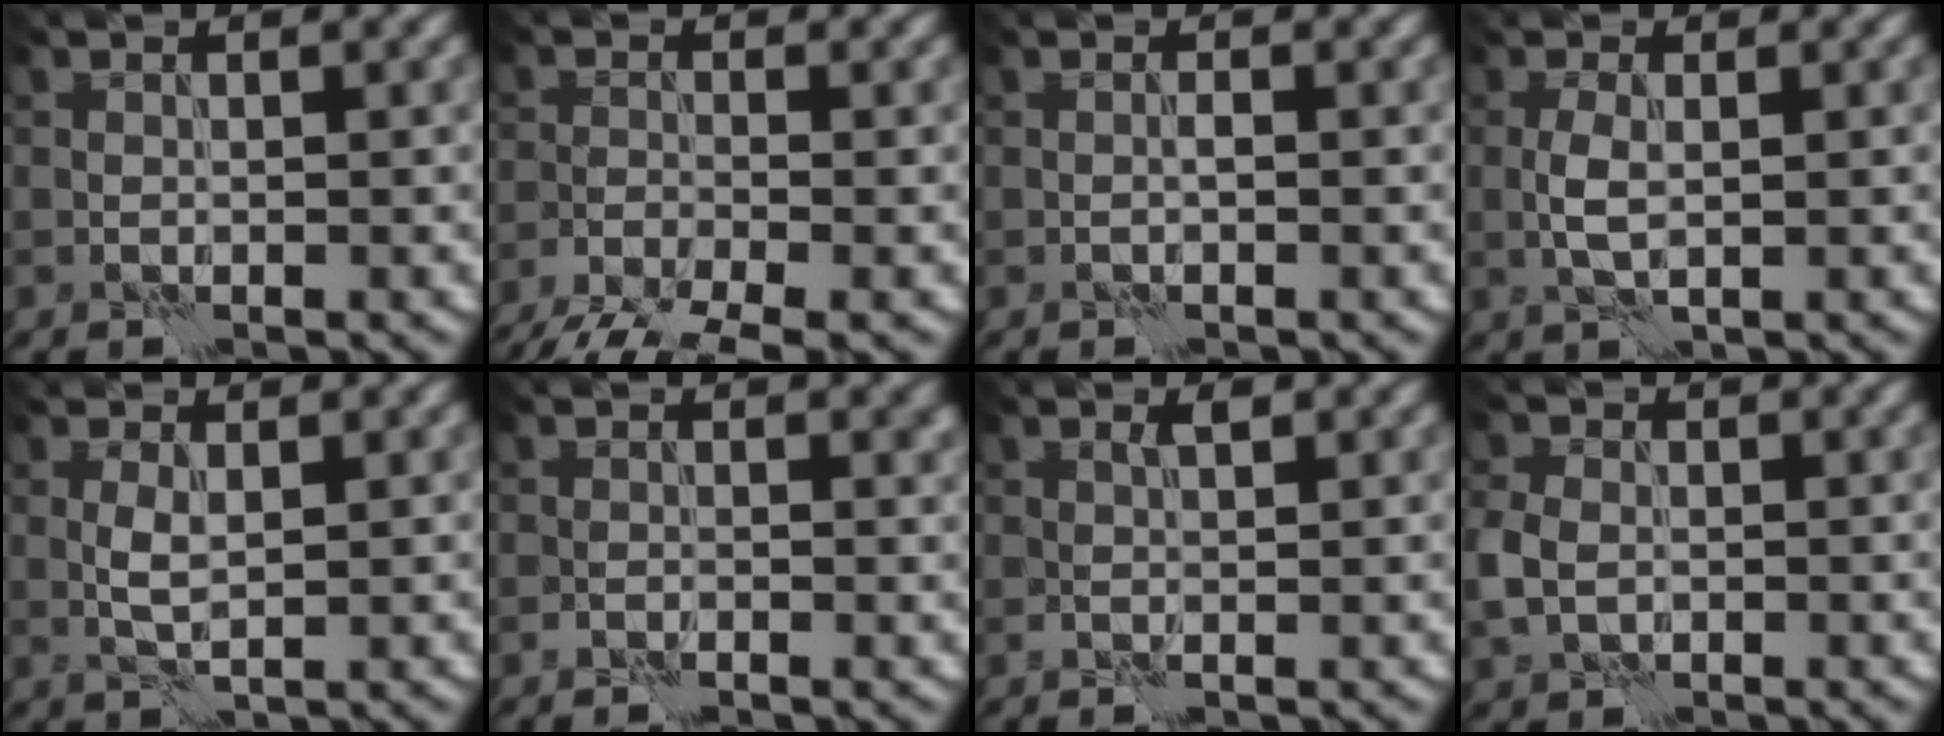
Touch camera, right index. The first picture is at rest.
{"total": 6.0, "force": [-4.8, 1.1, 3.3], "torque": [-0.064, -0.036, -0.090]}
{"total": 0.5, "force": [-0.2, 0.0, 0.5], "torque": [-0.010, 0.001, -0.004]}
{"total": 2.3, "force": [-0.1, 0.8, 2.1], "torque": [-0.050, 0.001, -0.001]}
{"total": 1.9, "force": [0.3, 0.5, 1.8], "torque": [-0.043, 0.001, 0.008]}
{"total": 0.8, "force": [0.2, 0.6, 0.6], "torque": [-0.005, -0.004, 0.002]}
{"total": 1.1, "force": [0.8, 0.1, 0.7], "torque": [-0.014, -0.001, 0.014]}
{"total": 3.2, "force": [-0.4, 2.5, 2.0], "torque": [-0.052, 0.001, -0.011]}